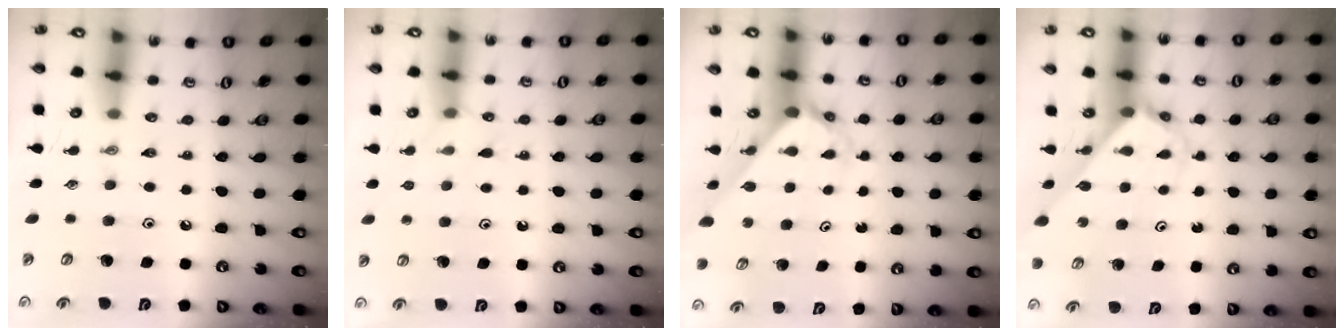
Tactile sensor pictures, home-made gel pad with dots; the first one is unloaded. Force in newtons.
{"total": 3.5, "press": 3.5, "slide": 0.6}
{"total": 2.3, "press": 2.3, "slide": 0.2}
{"total": 2.8, "press": 2.8, "slide": 0.1}